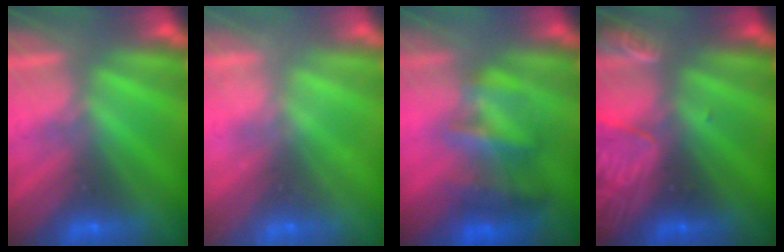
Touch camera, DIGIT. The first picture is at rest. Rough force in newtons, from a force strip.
{"total": 2.1}
{"total": 5.0}
{"total": 3.3}